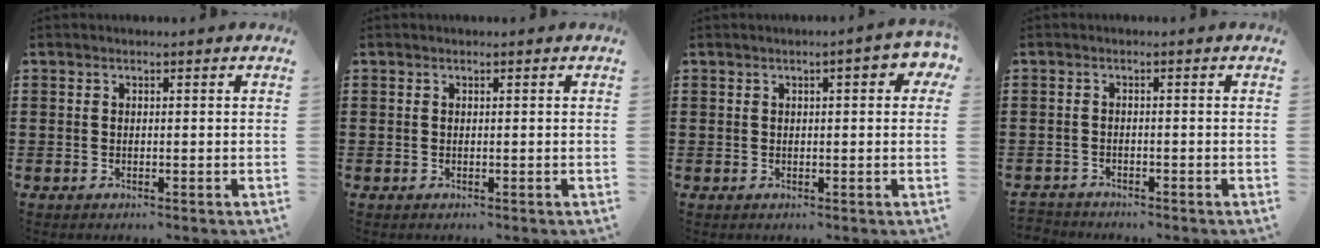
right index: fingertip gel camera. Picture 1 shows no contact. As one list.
[{"total": 0.0}, {"total": 3.1, "force": [0.9, 0.8, 2.9], "torque": [-0.041, 0.000, 0.009]}, {"total": 1.5, "force": [-1.4, 0.4, -0.2], "torque": [-0.001, 0.004, -0.034]}]